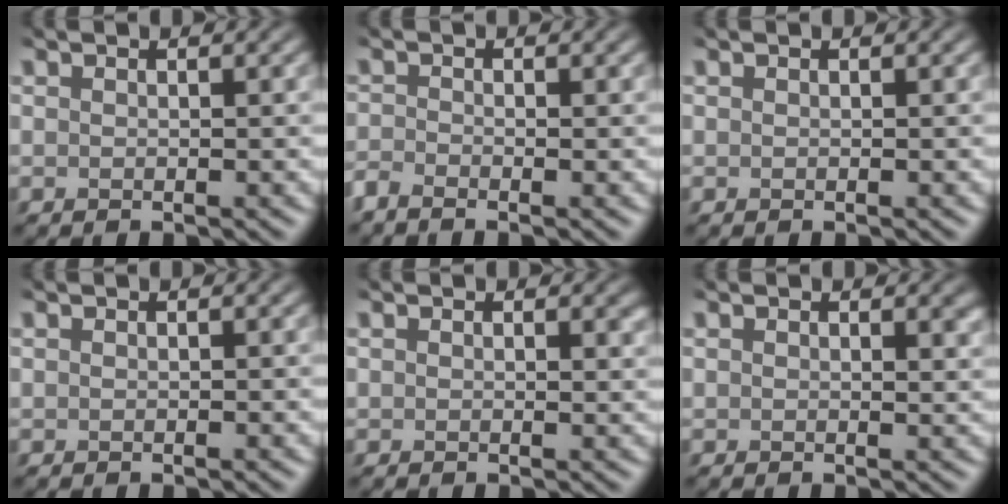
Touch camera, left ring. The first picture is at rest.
{"total": 1.6, "force": [-1.5, 0.2, 0.7], "torque": [-0.017, -0.002, -0.028]}
{"total": 0.0}
{"total": 0.0}
{"total": 1.5, "force": [1.2, 0.6, 0.7], "torque": [-0.006, 0.003, 0.022]}
{"total": 2.6, "force": [1.7, 1.1, 1.5], "torque": [-0.009, 0.009, 0.026]}